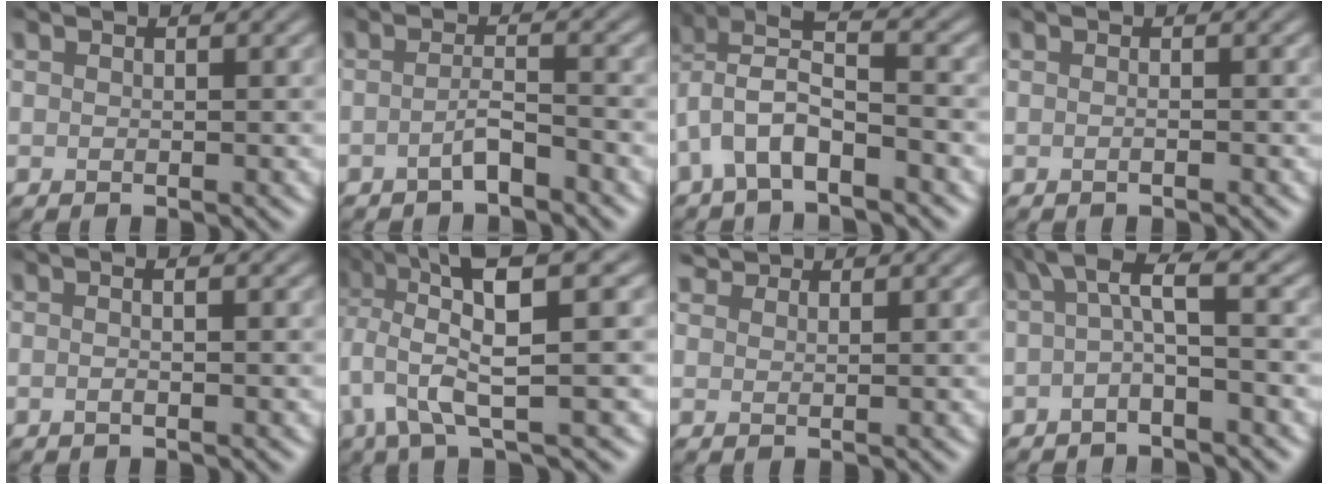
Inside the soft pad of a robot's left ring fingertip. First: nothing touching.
{"total": 1.8, "force": [-1.2, 0.3, 1.3], "torque": [-0.024, 0.006, -0.029]}
{"total": 5.1, "force": [-1.5, 2.3, 4.3], "torque": [-0.088, 0.018, -0.035]}
{"total": 0.5, "force": [-0.3, 0.1, 0.5], "torque": [-0.007, -0.001, -0.007]}
{"total": 2.2, "force": [0.4, 1.0, 1.9], "torque": [-0.008, -0.006, -0.024]}
{"total": 8.4, "force": [2.7, 1.8, 7.7], "torque": [-0.150, 0.015, 0.044]}
{"total": 1.9, "force": [1.8, 0.6, 0.3], "torque": [-0.010, 0.003, 0.030]}
{"total": 3.3, "force": [0.1, 0.7, 3.2], "torque": [-0.058, 0.015, -0.005]}